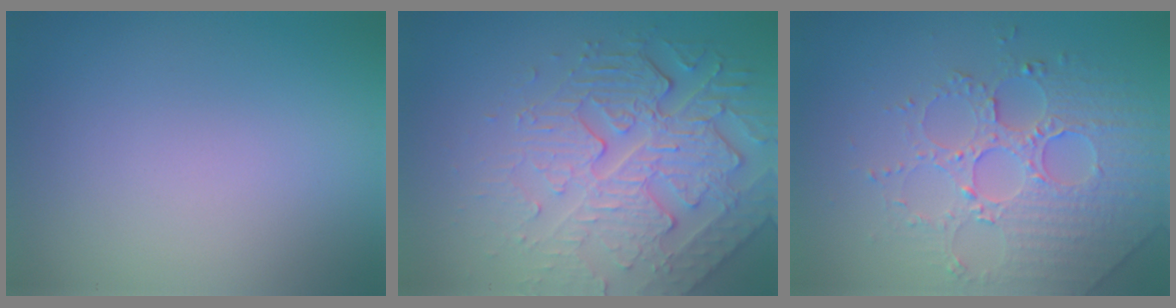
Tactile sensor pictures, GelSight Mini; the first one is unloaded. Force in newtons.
{"total": 5.5, "press": 4.8, "slide": 2.6}
{"total": 4.2, "press": 4.0, "slide": 1.3}